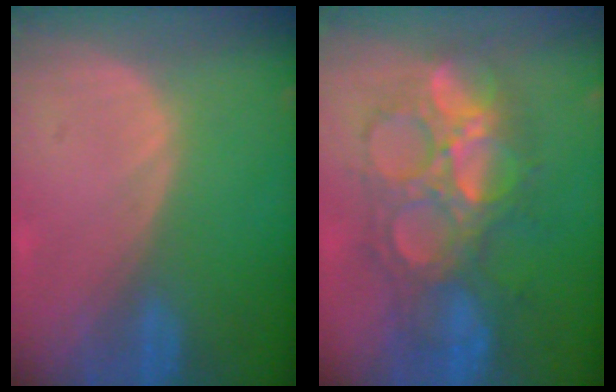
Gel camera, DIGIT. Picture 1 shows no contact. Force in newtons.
{"total": 10.0, "press": 10.0, "slide": 0.7}